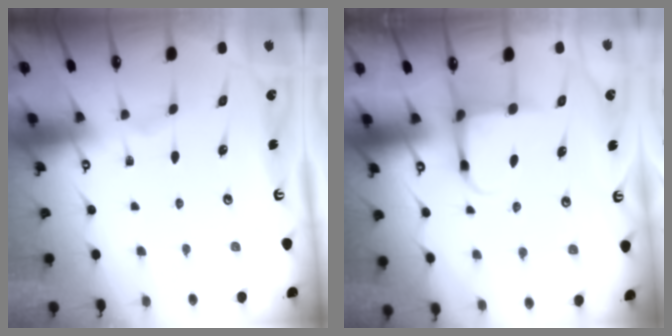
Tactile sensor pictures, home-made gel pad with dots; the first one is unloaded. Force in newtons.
{"total": 4.2, "press": 4.1, "slide": 1.1}